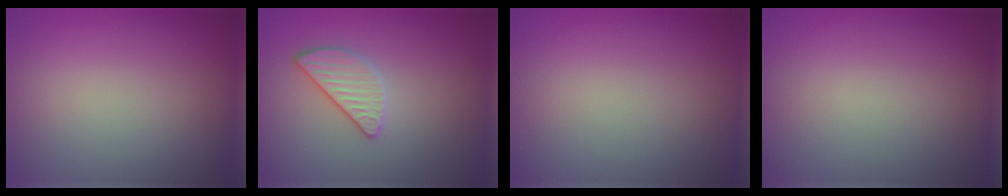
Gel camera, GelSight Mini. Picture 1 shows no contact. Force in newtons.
{"total": 2.5, "press": 2.3, "slide": 0.8}
{"total": 0.0}
{"total": 0.0}